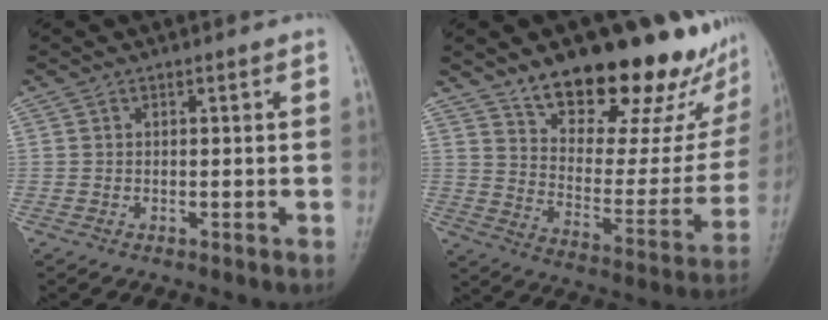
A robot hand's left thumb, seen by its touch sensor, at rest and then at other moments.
{"total": 25.5, "force": [17.8, 10.0, 15.4], "torque": [-0.172, -0.088, 0.259]}